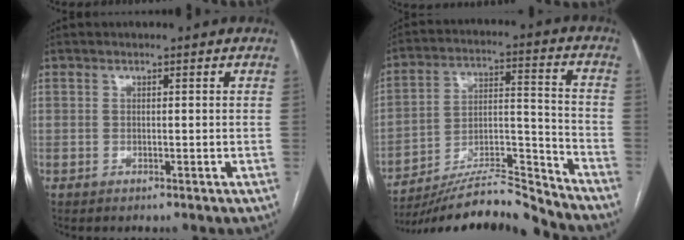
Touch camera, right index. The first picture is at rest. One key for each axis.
{"total": 17.5, "fx": -17.0, "fy": -0.1, "fz": 4.1, "tx": -0.074, "ty": 0.033, "tz": -0.283}